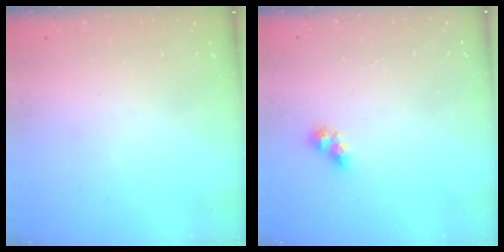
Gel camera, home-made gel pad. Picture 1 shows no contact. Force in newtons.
{"total": 6.7, "press": 6.7, "slide": 0.8}